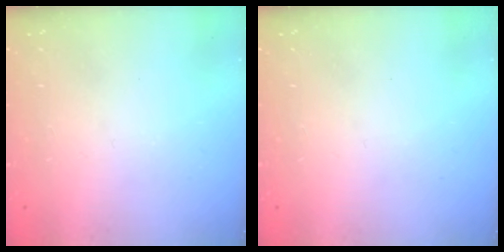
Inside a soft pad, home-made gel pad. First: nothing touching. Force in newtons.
{"total": 0.0}